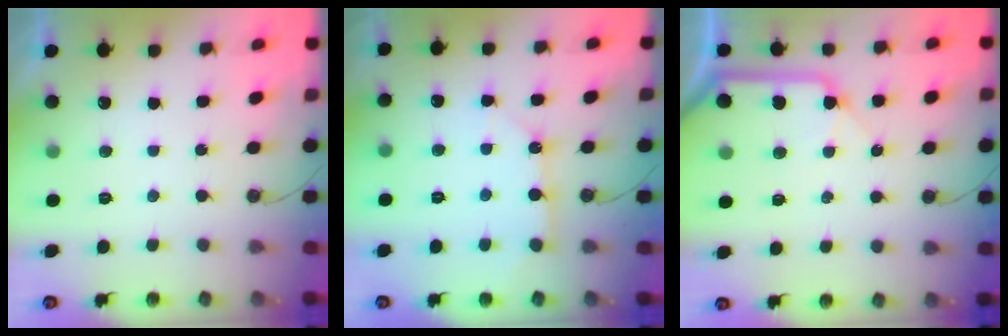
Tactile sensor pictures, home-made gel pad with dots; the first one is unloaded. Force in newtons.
{"total": 5.1, "press": 5.1, "slide": 0.2}
{"total": 10.6, "press": 10.5, "slide": 1.6}